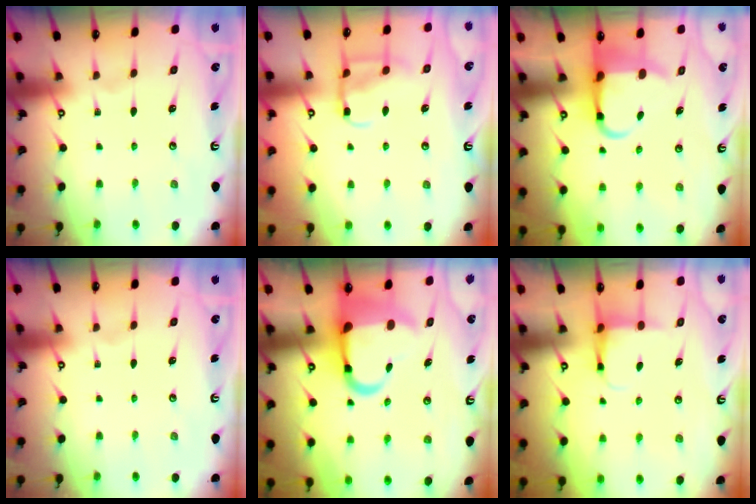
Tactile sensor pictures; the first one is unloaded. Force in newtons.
{"total": 10.3, "press": 10.3, "slide": 0.9}
{"total": 5.9, "press": 5.8, "slide": 1.1}
{"total": 0.0}
{"total": 12.8, "press": 12.7, "slide": 1.7}
{"total": 4.2, "press": 4.2, "slide": 0.2}